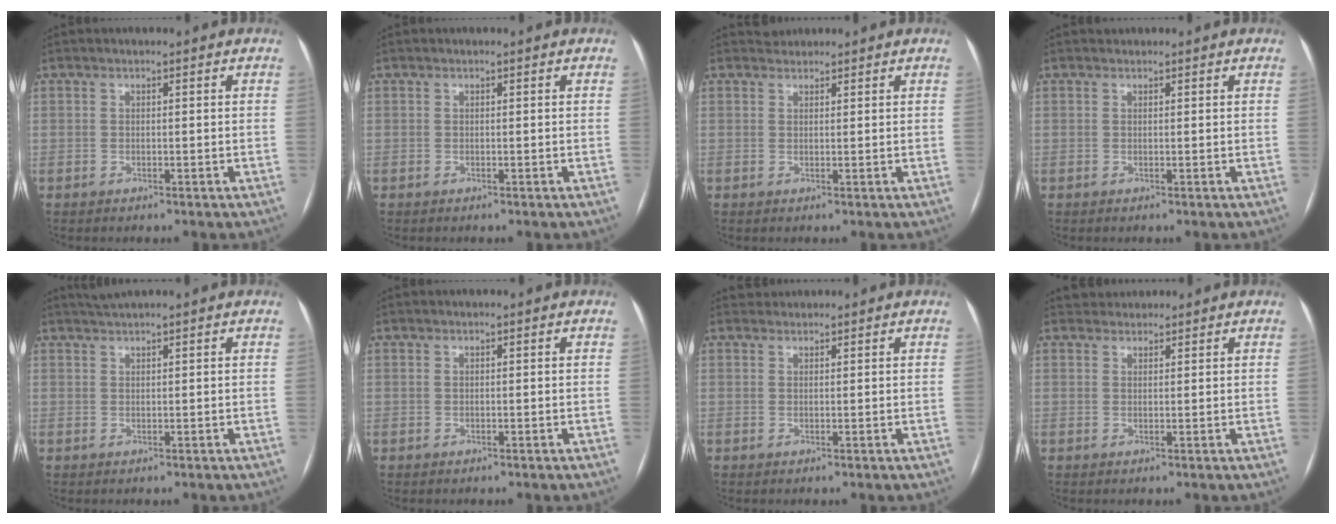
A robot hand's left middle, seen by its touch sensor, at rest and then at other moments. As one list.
[{"total": 0.0}, {"total": 1.3, "force": [1.2, 0.4, -0.4], "torque": [0.002, 0.010, 0.020]}, {"total": 0.6, "force": [0.5, 0.2, -0.1], "torque": [-0.003, 0.008, 0.009]}, {"total": 1.7, "force": [1.5, -0.5, 0.5], "torque": [-0.008, 0.010, 0.034]}, {"total": 0.0}, {"total": 1.1, "force": [1.0, 0.2, -0.4], "torque": [0.000, 0.011, 0.019]}, {"total": 2.0, "force": [1.9, 0.7, -0.4], "torque": [0.006, 0.017, 0.030]}]